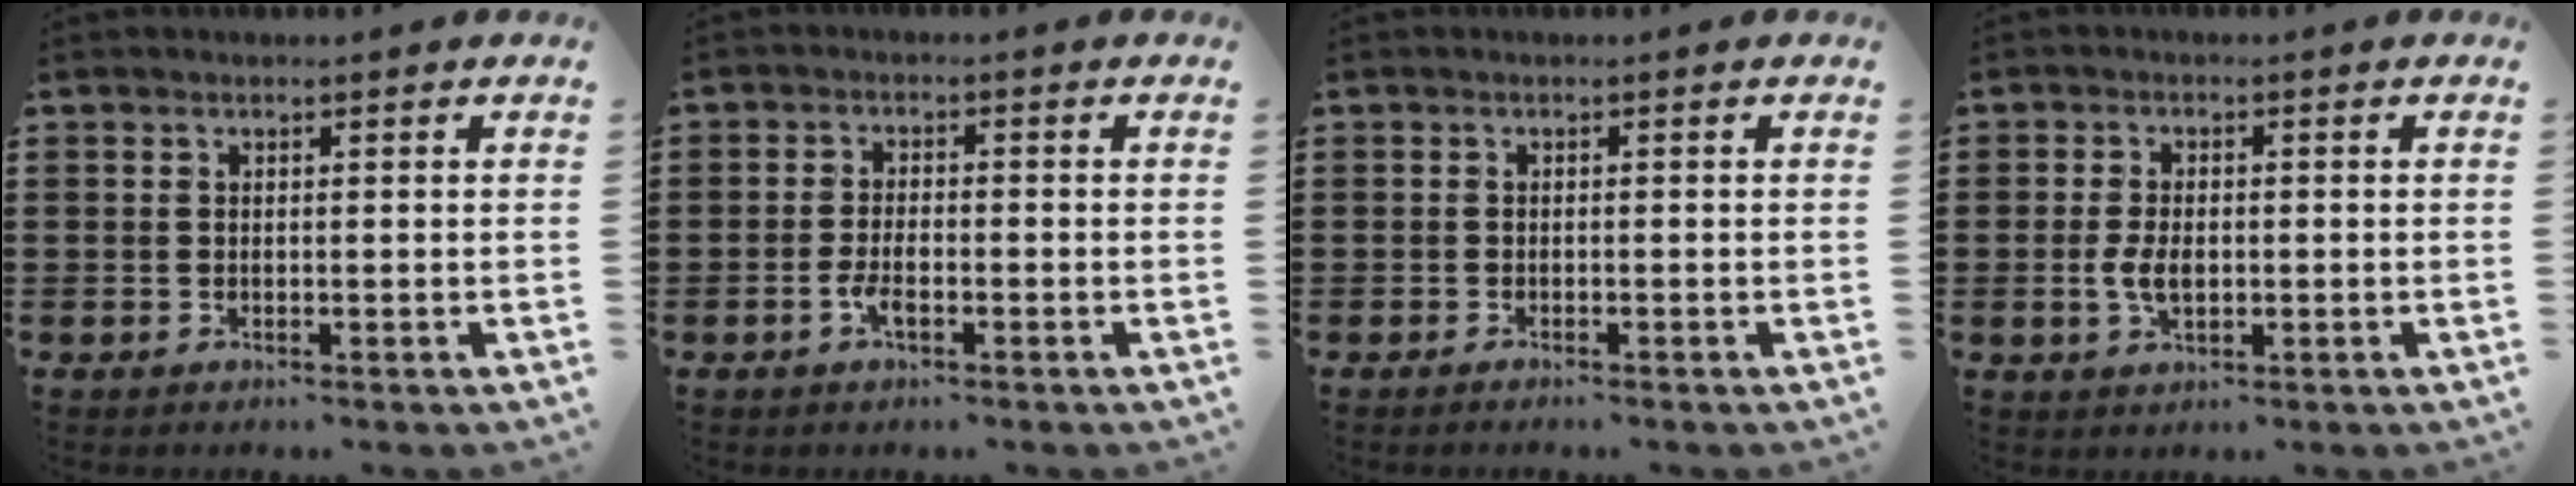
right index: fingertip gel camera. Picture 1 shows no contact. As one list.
[{"total": 3.1, "force": [-1.4, 1.1, 2.5], "torque": [-0.059, -0.004, -0.028]}, {"total": 0.7, "force": [-0.7, -0.1, 0.1], "torque": [-0.003, -0.003, -0.013]}, {"total": 3.8, "force": [-0.5, 2.1, 3.2], "torque": [-0.074, -0.001, -0.012]}]